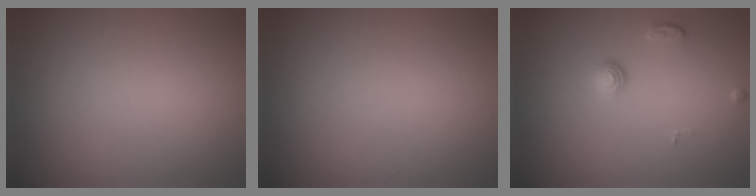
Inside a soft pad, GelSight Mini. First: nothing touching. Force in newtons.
{"total": 0.0}
{"total": 1.3, "press": 1.0, "slide": 0.9}